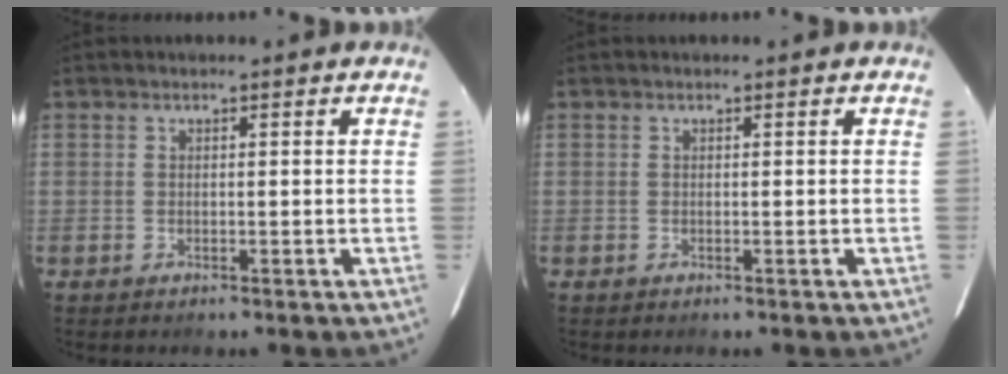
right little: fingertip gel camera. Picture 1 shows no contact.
{"total": 0.0}